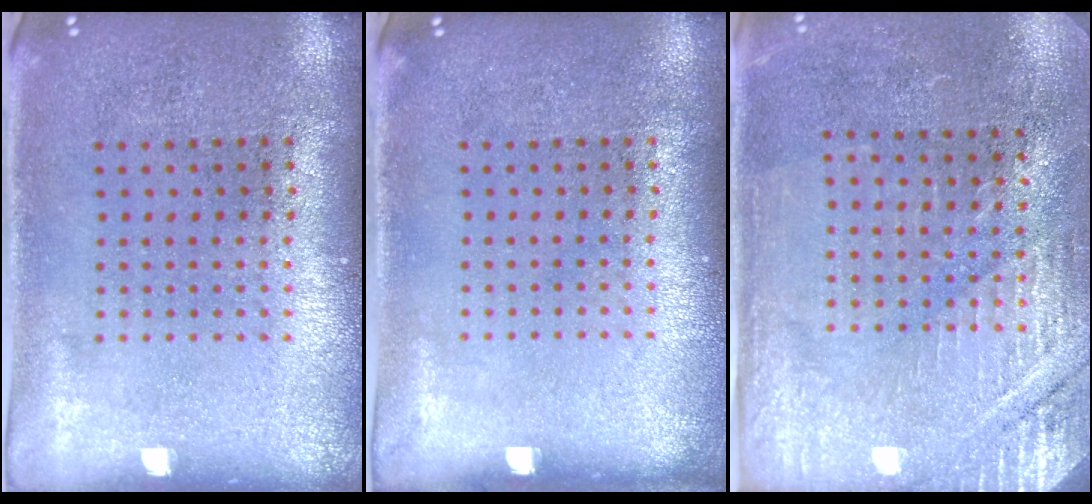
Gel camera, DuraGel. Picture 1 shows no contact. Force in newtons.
{"total": 0.0}
{"total": 2.9, "press": 2.9, "slide": 0.4}